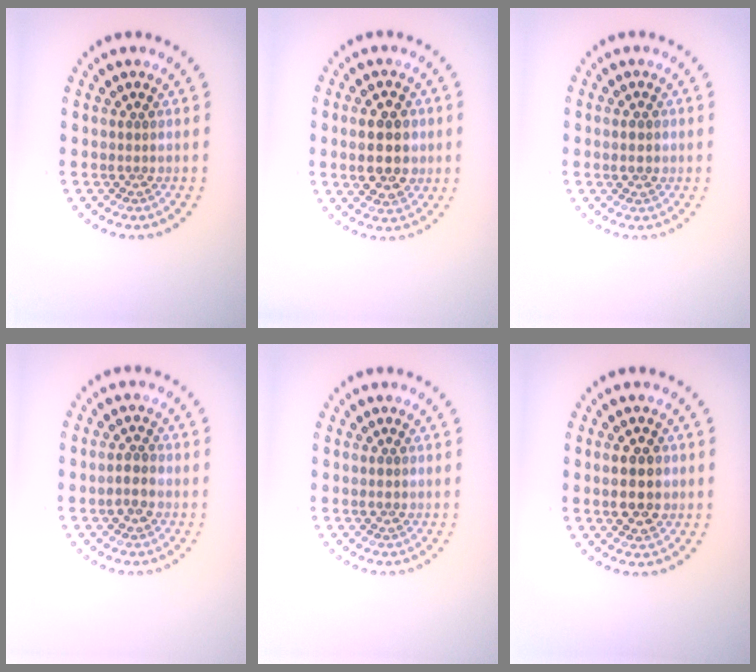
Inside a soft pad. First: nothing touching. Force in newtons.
{"total": 5.2, "press": 5.1, "slide": 0.3}
{"total": 1.8, "press": 1.8, "slide": 0.2}
{"total": 1.5, "press": 1.5, "slide": 0.2}
{"total": 0.9, "press": 0.9, "slide": 0.1}
{"total": 4.4, "press": 4.4, "slide": 0.2}